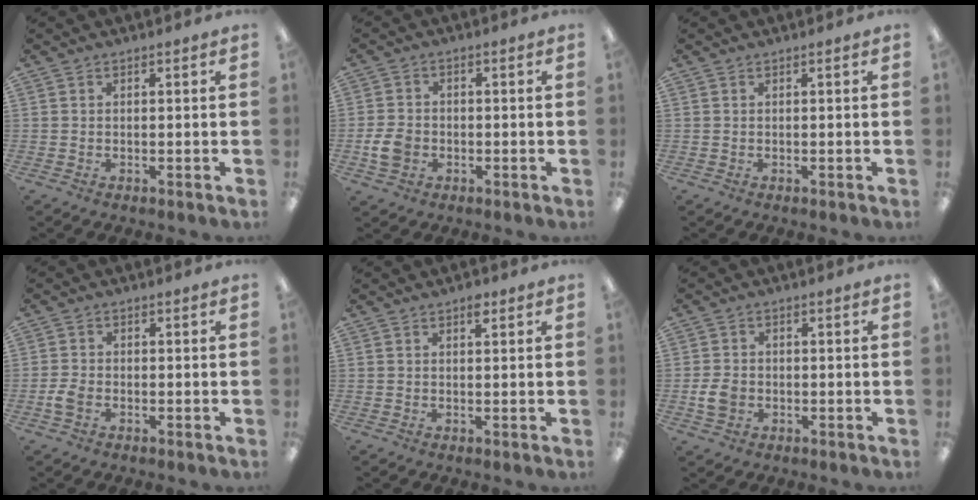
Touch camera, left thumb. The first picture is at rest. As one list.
[{"total": 5.6, "force": [-1.6, 4.4, 3.1], "torque": [-0.065, 0.007, -0.028]}, {"total": 0.0}, {"total": 3.1, "force": [-1.4, 2.0, 1.9], "torque": [-0.037, 0.005, -0.025]}, {"total": 2.1, "force": [1.2, 1.0, 1.4], "torque": [-0.007, -0.007, 0.016]}, {"total": 4.7, "force": [-1.1, 3.7, 2.7], "torque": [-0.050, 0.000, -0.022]}]